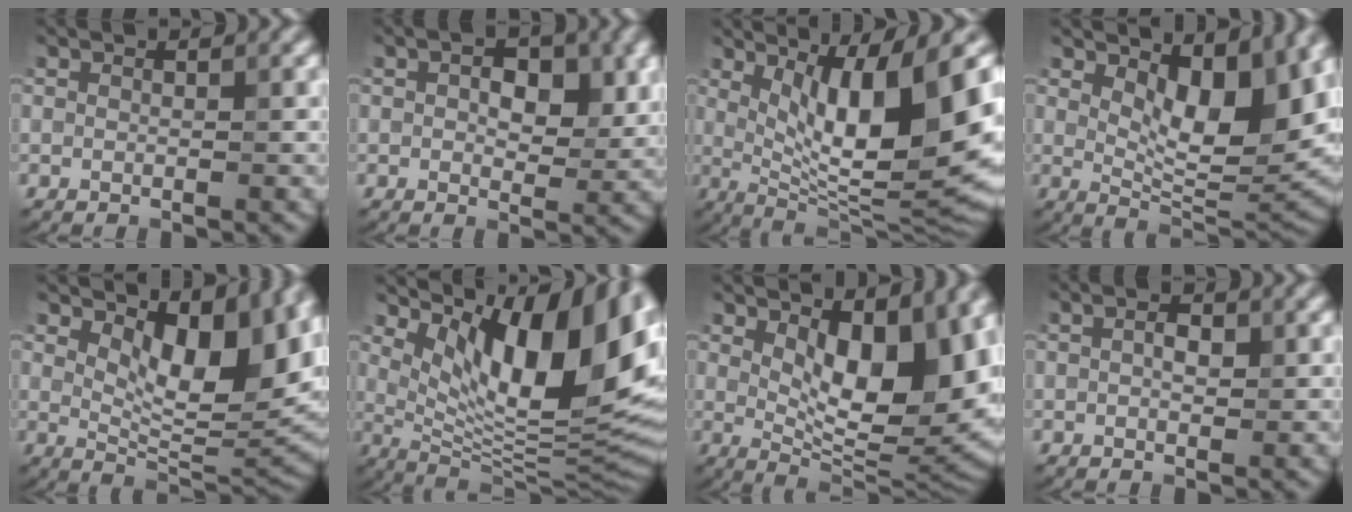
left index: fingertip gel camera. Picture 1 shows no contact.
{"total": 4.3, "force": [0.8, 2.5, 3.4], "torque": [-0.044, -0.001, 0.011]}
{"total": 13.4, "force": [2.8, 3.7, 12.6], "torque": [-0.178, -0.004, 0.051]}
{"total": 8.6, "force": [2.9, 3.8, 7.2], "torque": [-0.107, -0.014, 0.047]}
{"total": 9.8, "force": [3.4, 4.5, 8.0], "torque": [-0.119, -0.009, 0.055]}
{"total": 14.0, "force": [5.4, 5.2, 11.9], "torque": [-0.152, -0.009, 0.095]}
{"total": 11.9, "force": [2.7, 5.3, 10.3], "torque": [-0.122, -0.007, 0.041]}
{"total": 1.6, "force": [0.2, 0.9, 1.3], "torque": [-0.017, 0.000, 0.002]}